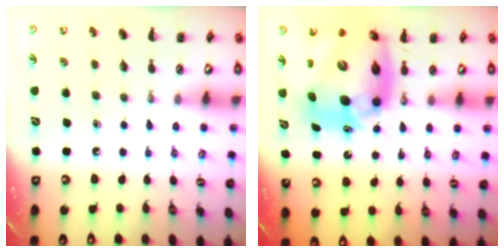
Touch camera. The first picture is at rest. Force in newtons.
{"total": 17.4, "press": 16.7, "slide": 4.9}